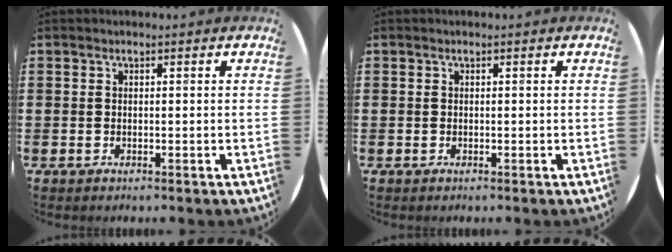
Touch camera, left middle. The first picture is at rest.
{"total": 0.0}